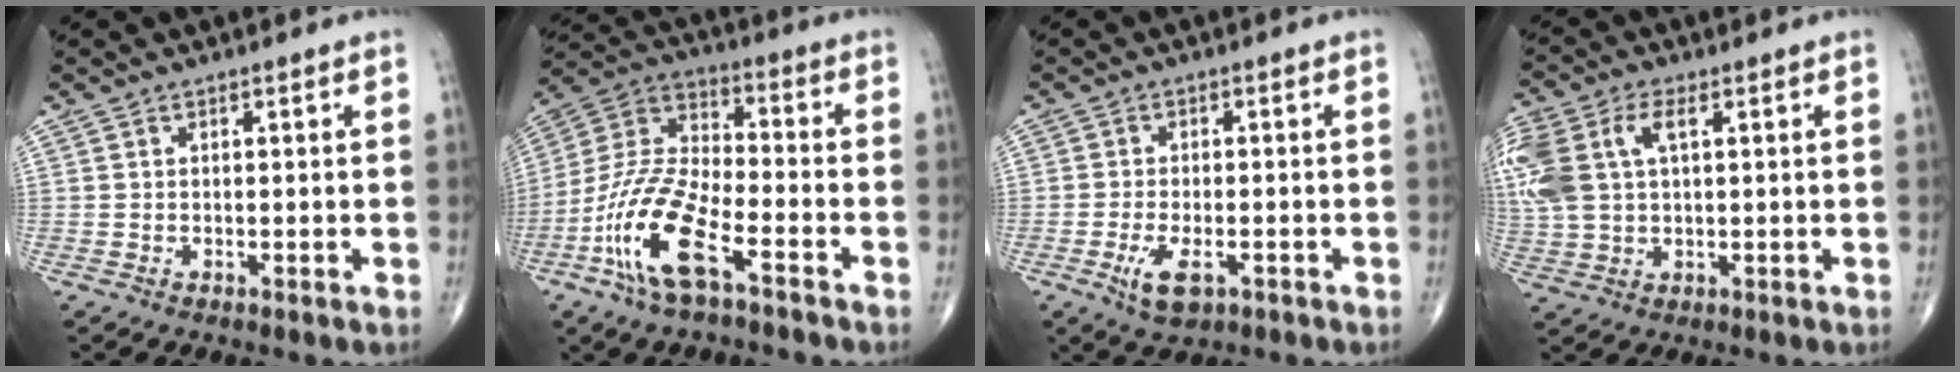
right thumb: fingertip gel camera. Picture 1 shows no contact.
{"total": 16.2, "force": [-8.0, 5.9, 12.8], "torque": [-0.272, 0.044, -0.156]}
{"total": 5.4, "force": [-2.3, 2.4, 4.2], "torque": [-0.079, 0.000, -0.035]}
{"total": 15.3, "force": [4.1, 9.1, 11.6], "torque": [-0.304, 0.022, 0.080]}